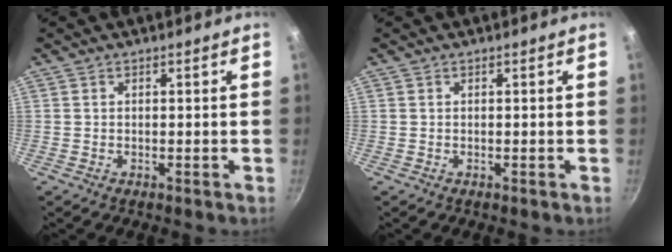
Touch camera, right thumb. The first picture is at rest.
{"total": 0.0}